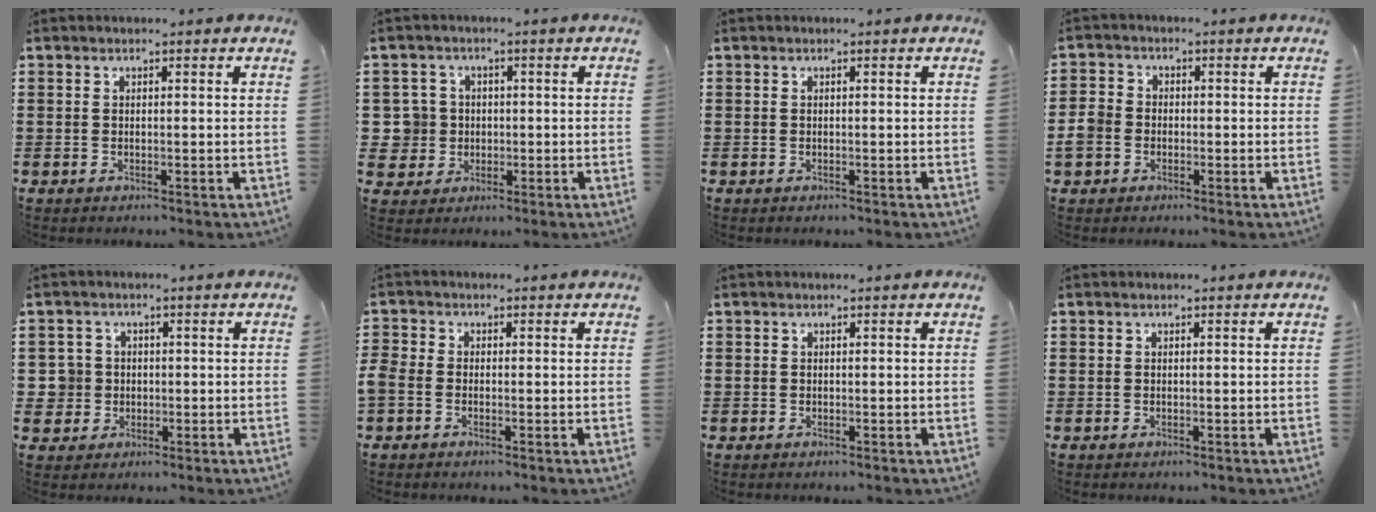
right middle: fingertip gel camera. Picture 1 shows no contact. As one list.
[{"total": 5.3, "force": [0.0, 5.2, 0.9], "torque": [-0.050, 0.011, 0.000]}, {"total": 0.0}, {"total": 3.6, "force": [-1.0, 3.2, 1.3], "torque": [-0.055, -0.002, -0.028]}, {"total": 4.3, "force": [-0.2, 4.2, 0.8], "torque": [-0.042, 0.009, -0.007]}, {"total": 2.0, "force": [-0.9, 1.4, 1.2], "torque": [-0.039, -0.002, -0.021]}, {"total": 0.0}, {"total": 0.0}]